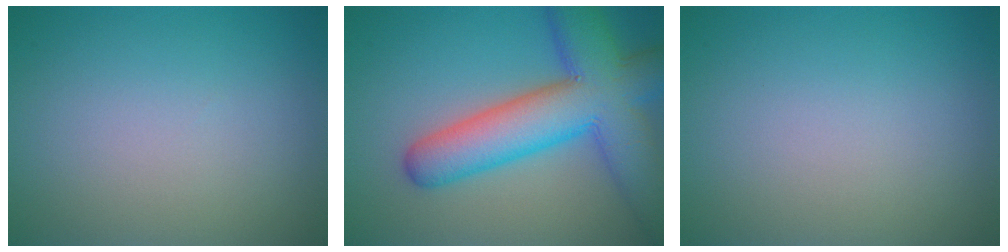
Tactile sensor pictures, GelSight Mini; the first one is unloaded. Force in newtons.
{"total": 10.8, "press": 10.8, "slide": 0.5}
{"total": 0.0}